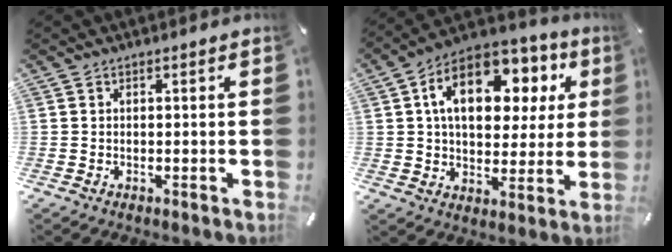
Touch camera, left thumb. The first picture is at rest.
{"total": 18.2, "force": [6.6, 11.7, 12.3], "torque": [-0.193, -0.012, 0.113]}